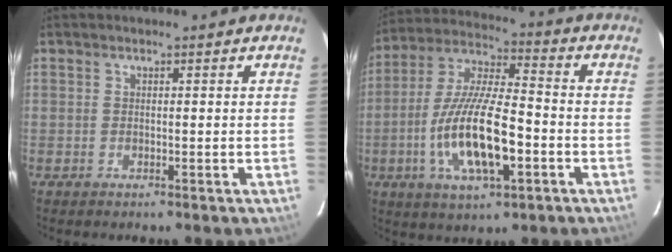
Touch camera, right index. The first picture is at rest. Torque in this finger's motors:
{"motor_torque": [1.27, -0.87, 1.05, 0.21]}